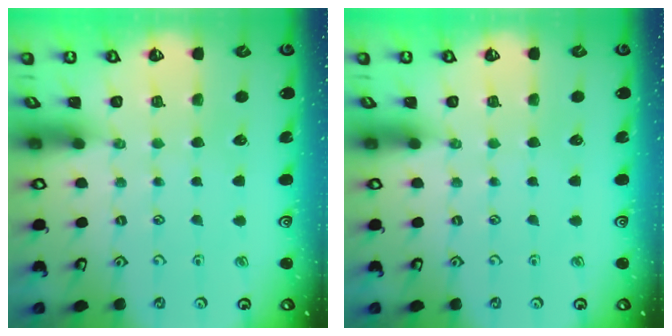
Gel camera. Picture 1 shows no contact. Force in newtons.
{"total": 0.0}